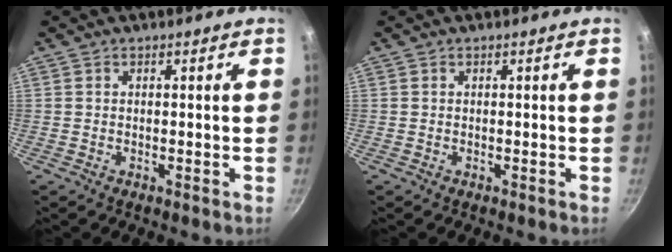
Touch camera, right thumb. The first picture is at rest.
{"total": 0.0}